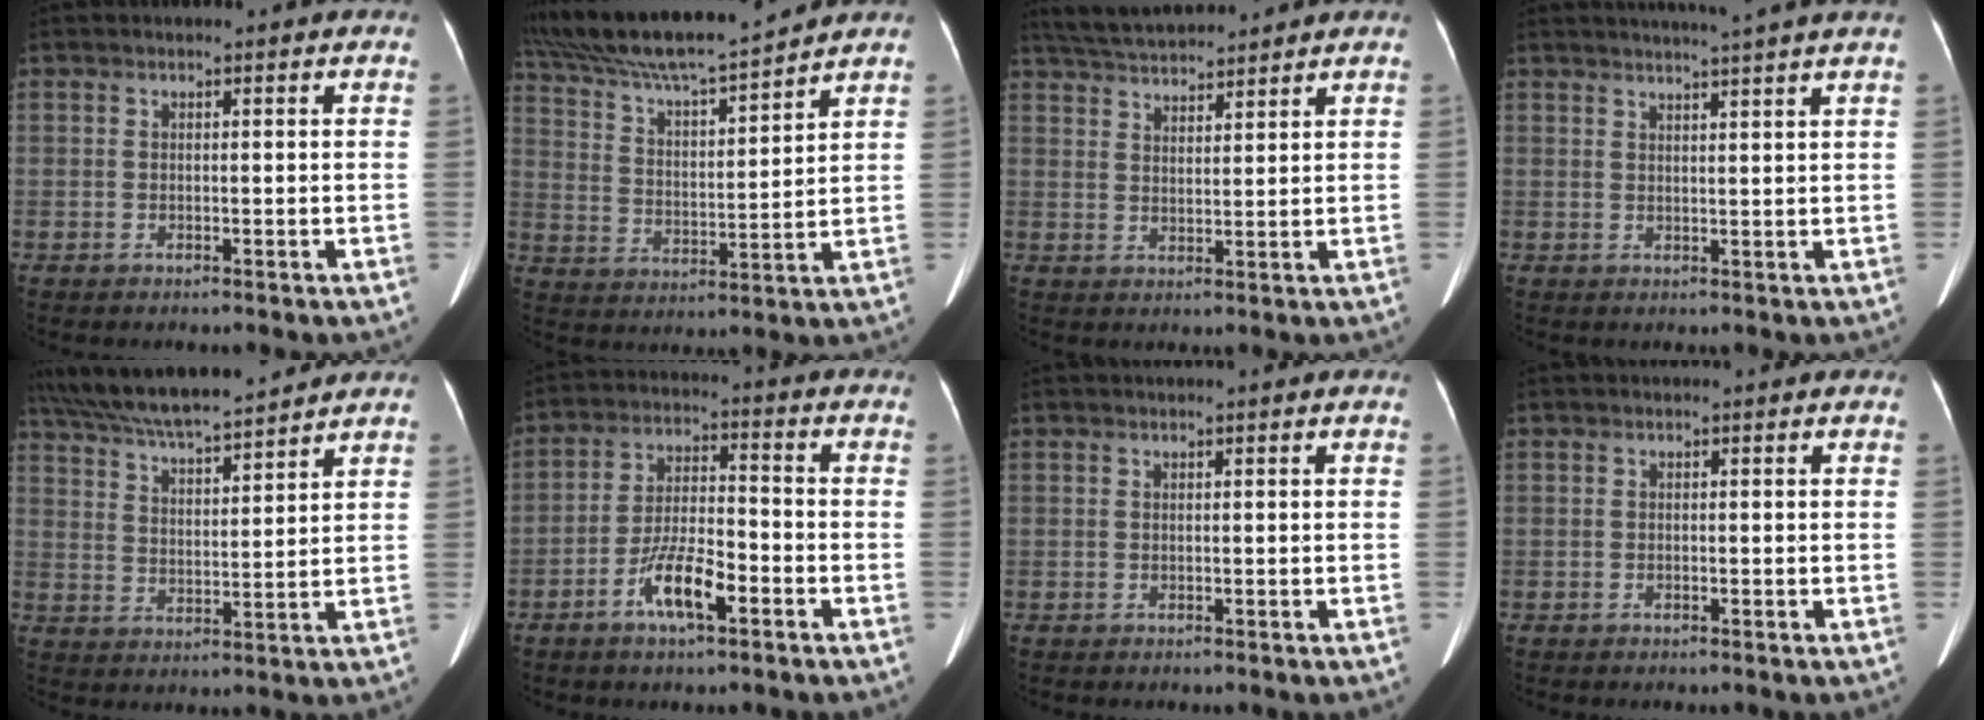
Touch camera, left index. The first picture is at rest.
{"total": 16.3, "force": [14.8, 0.5, 6.8], "torque": [-0.131, 0.013, 0.257]}
{"total": 8.3, "force": [7.9, 0.9, 2.4], "torque": [-0.049, 0.029, 0.137]}
{"total": 7.4, "force": [6.4, -1.4, 3.4], "torque": [-0.044, 0.011, 0.074]}
{"total": 15.3, "force": [13.8, 1.1, 6.7], "torque": [-0.124, 0.025, 0.234]}
{"total": 8.3, "force": [-4.2, 2.1, 6.8], "torque": [-0.135, 0.002, -0.078]}
{"total": 0.0}
{"total": 0.0}